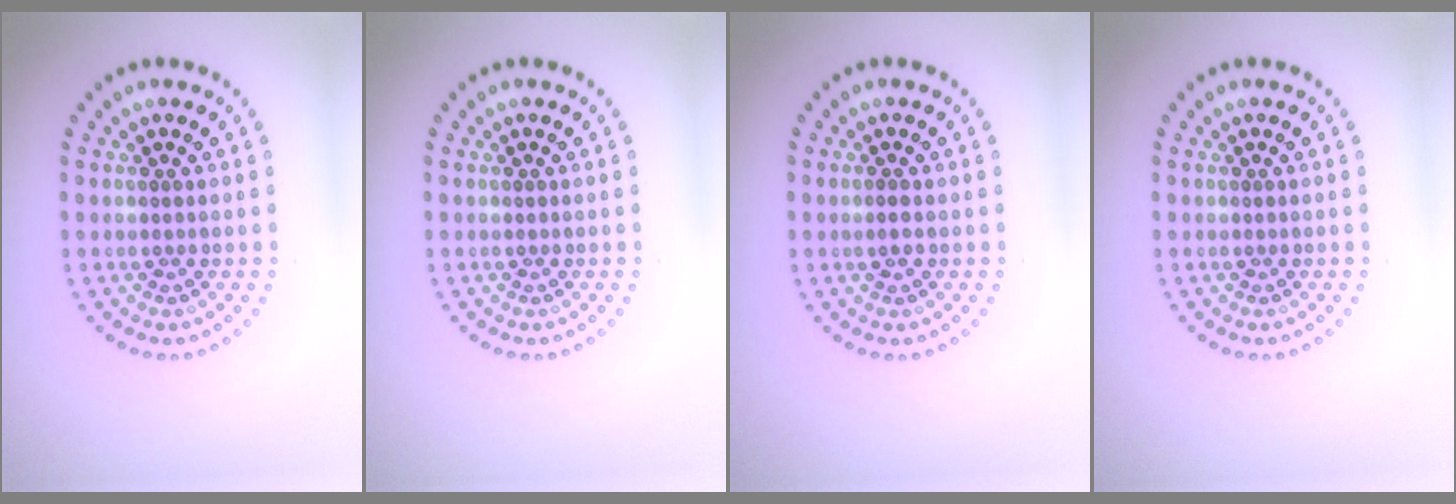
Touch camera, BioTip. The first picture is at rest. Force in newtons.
{"total": 0.0}
{"total": 0.8, "press": 0.8, "slide": 0.2}
{"total": 0.0}